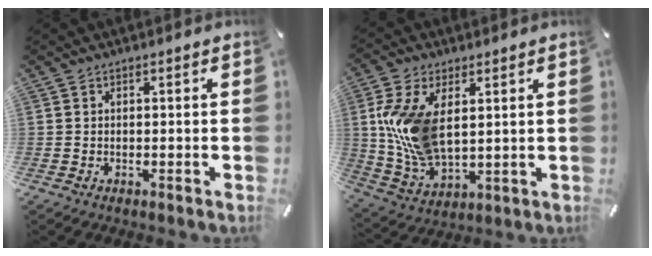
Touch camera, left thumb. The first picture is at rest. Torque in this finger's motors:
{"motor_torque": [2.06, 2.95, 0.89, 0.39, 0.26]}